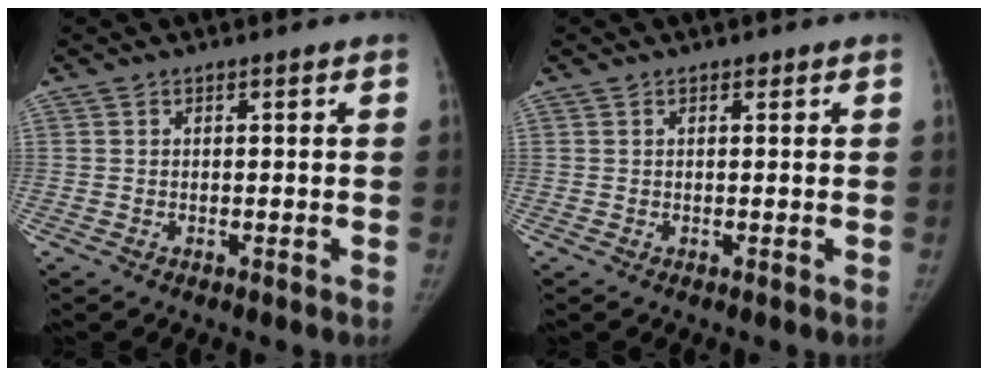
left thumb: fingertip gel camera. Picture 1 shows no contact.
{"total": 0.6, "force": [0.4, 0.4, 0.3], "torque": [0.000, -0.003, 0.002]}